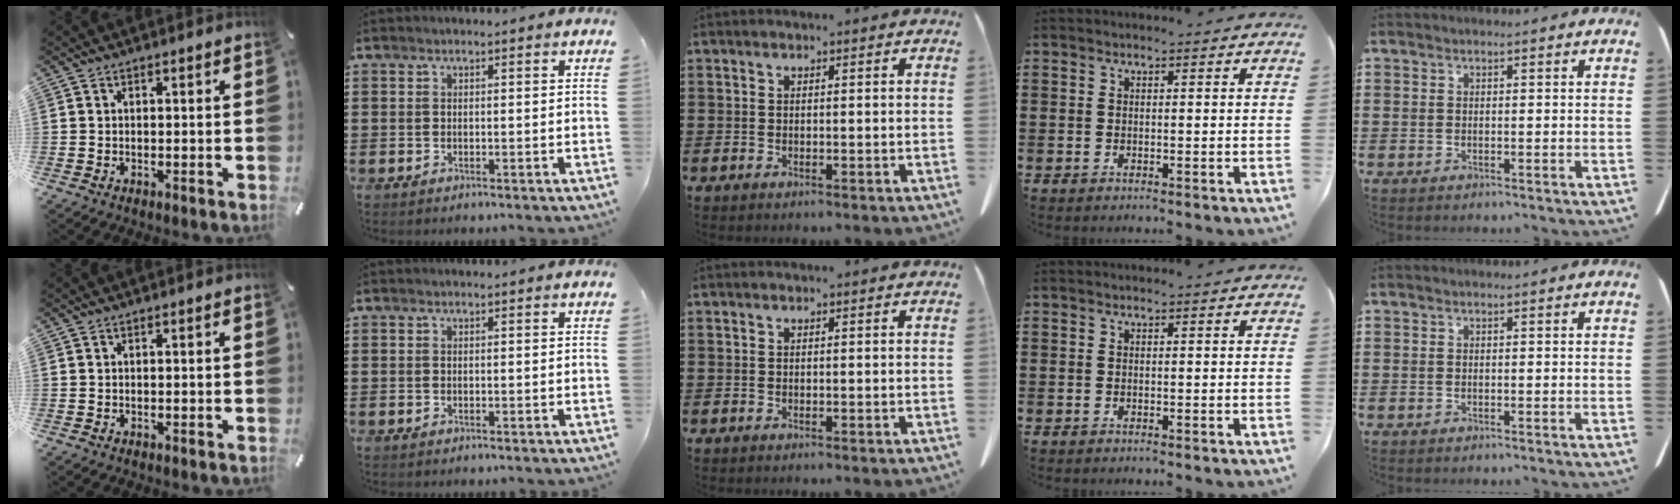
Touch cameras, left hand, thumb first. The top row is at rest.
{}